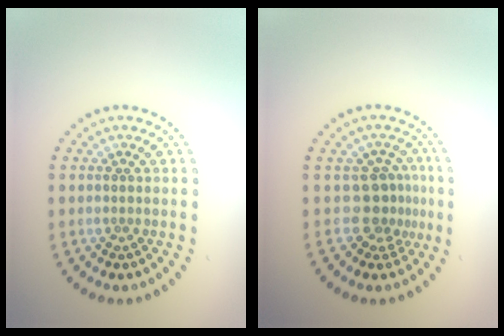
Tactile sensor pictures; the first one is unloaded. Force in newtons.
{"total": 2.8, "press": 1.9, "slide": 2.1}